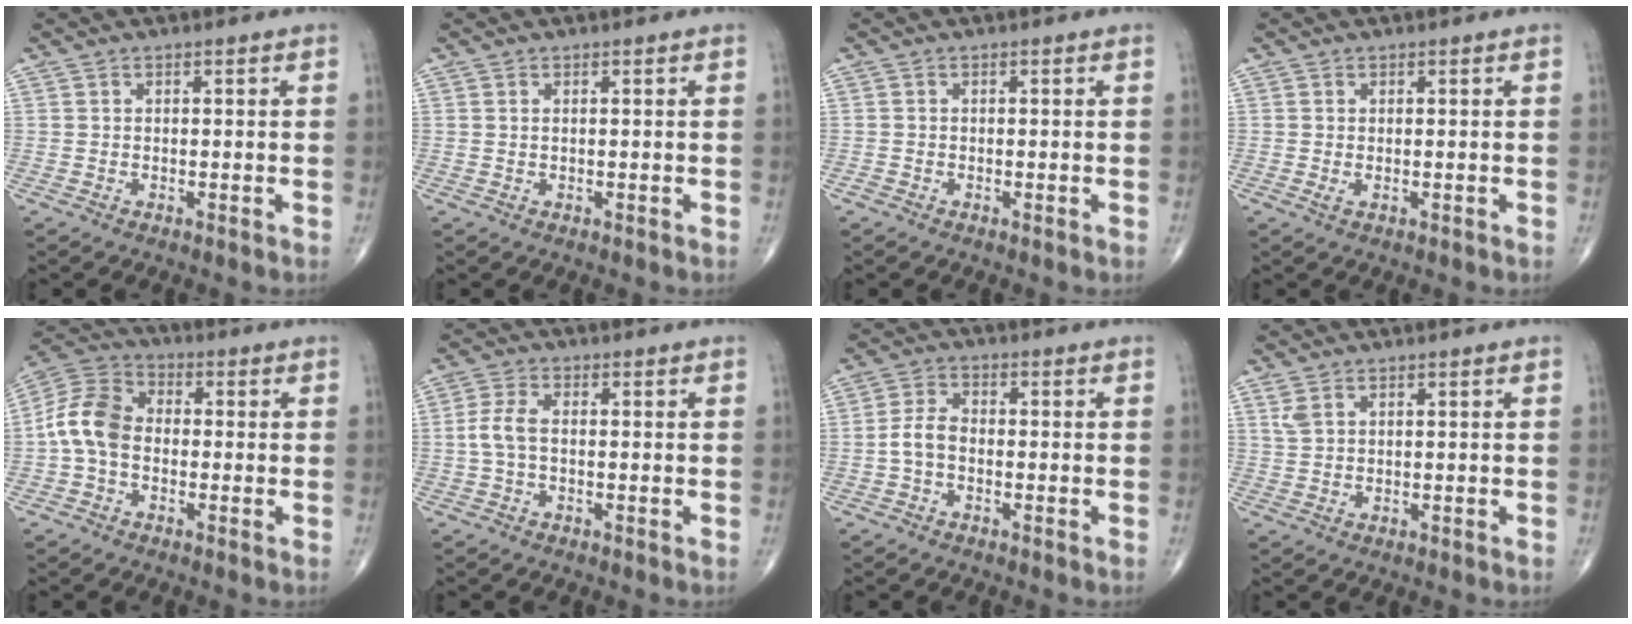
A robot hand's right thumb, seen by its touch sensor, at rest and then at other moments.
{"total": 0.0}
{"total": 0.0}
{"total": 0.7, "force": [0.0, 0.3, 0.6], "torque": [-0.014, 0.000, 0.002]}
{"total": 9.8, "force": [-1.2, 7.0, 6.8], "torque": [-0.127, 0.030, -0.039]}
{"total": 4.0, "force": [-0.2, 2.0, 3.5], "torque": [-0.083, 0.009, -0.009]}
{"total": 4.0, "force": [-1.0, 2.4, 3.0], "torque": [-0.059, 0.016, -0.027]}
{"total": 2.1, "force": [1.2, 0.9, 1.4], "torque": [-0.035, 0.005, 0.036]}